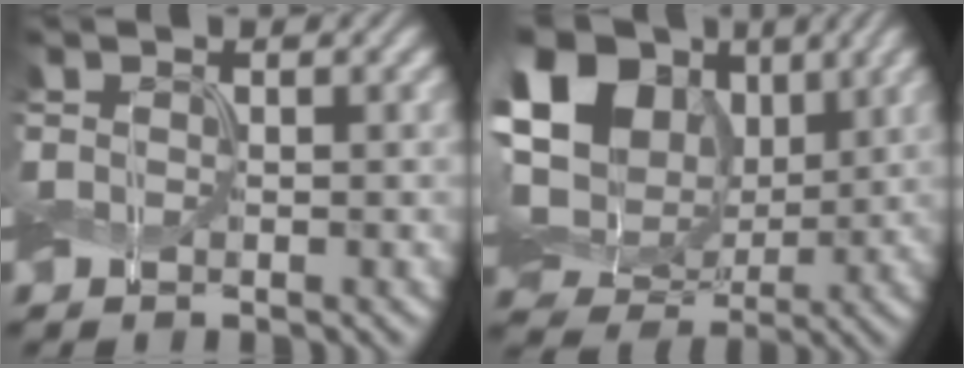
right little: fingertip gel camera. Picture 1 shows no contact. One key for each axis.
{"total": 18.4, "fx": 6.0, "fy": 13.4, "fz": 11.1, "tx": -0.257, "ty": 0.053, "tz": 0.099}